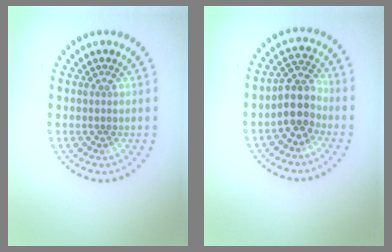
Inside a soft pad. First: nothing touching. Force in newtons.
{"total": 3.3, "press": 2.9, "slide": 1.7}